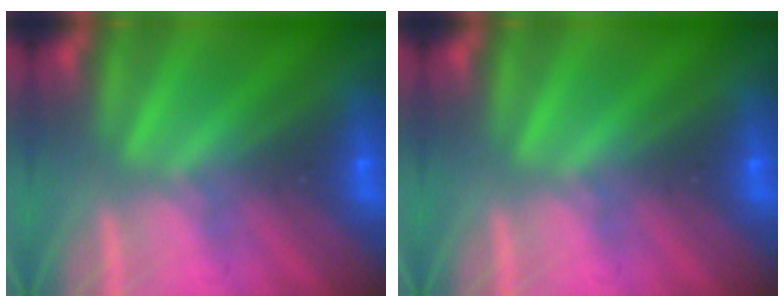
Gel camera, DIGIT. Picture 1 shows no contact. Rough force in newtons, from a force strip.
{"total": 0.0}